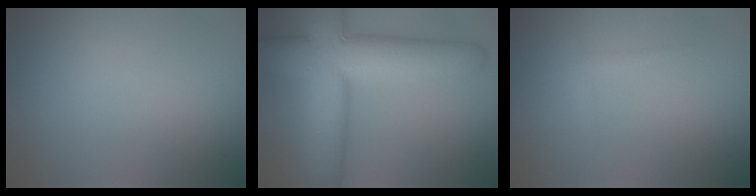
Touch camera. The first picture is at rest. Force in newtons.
{"total": 12.0, "press": 12.0, "slide": 0.8}
{"total": 0.9, "press": 0.9, "slide": 0.1}